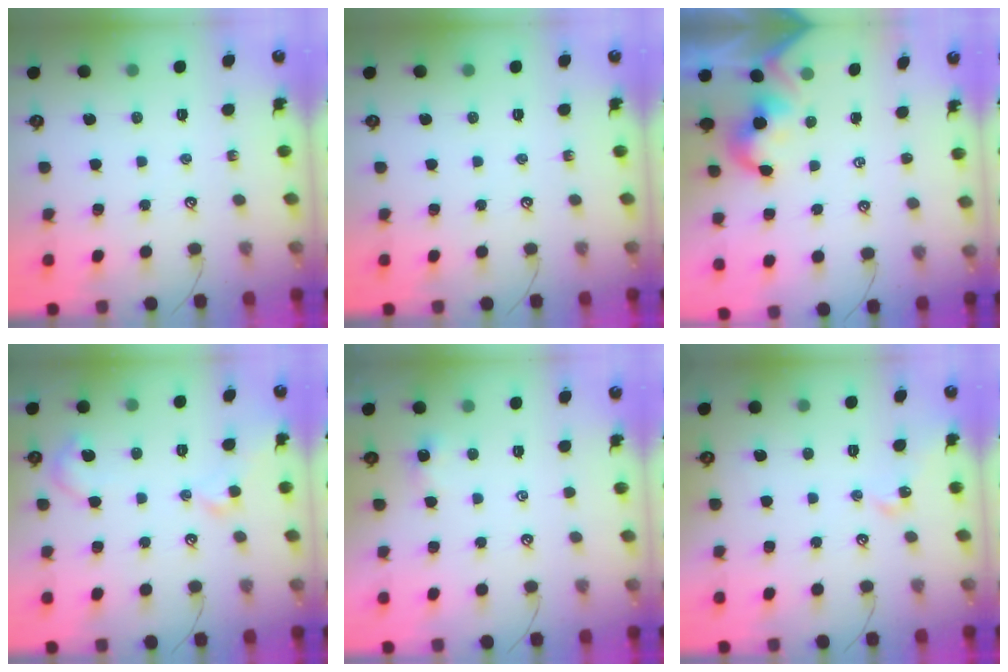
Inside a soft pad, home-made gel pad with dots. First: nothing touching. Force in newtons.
{"total": 0.0}
{"total": 1.9, "press": 1.9, "slide": 0.5}
{"total": 3.0, "press": 3.0, "slide": 0.3}
{"total": 1.4, "press": 1.3, "slide": 0.3}
{"total": 1.7, "press": 1.6, "slide": 0.6}